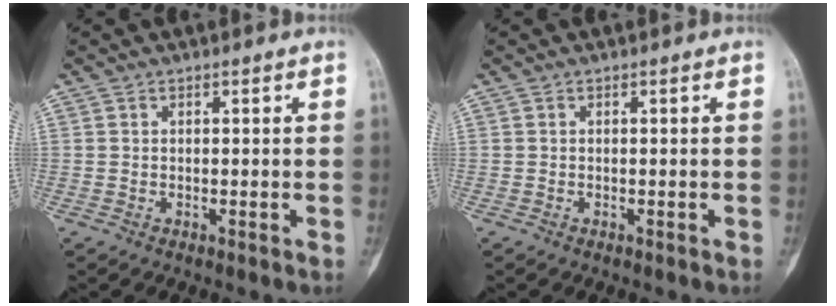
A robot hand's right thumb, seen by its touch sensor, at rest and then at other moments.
{"total": 0.0}